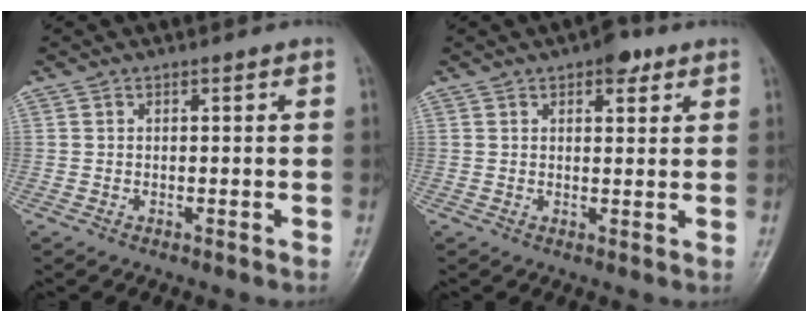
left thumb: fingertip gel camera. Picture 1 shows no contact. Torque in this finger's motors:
{"motor_torque": [0.41, 0.45, 0.27, -0.48, 0.00]}